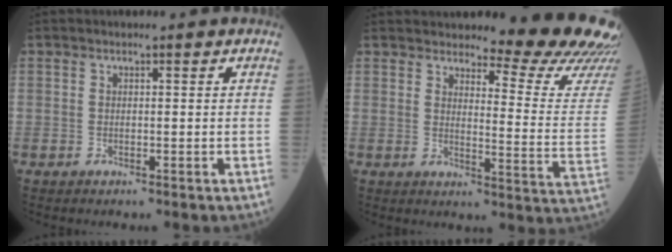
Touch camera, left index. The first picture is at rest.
{"total": 15.8, "force": [15.1, -0.4, 4.8], "torque": [-0.063, -0.127, 0.162]}